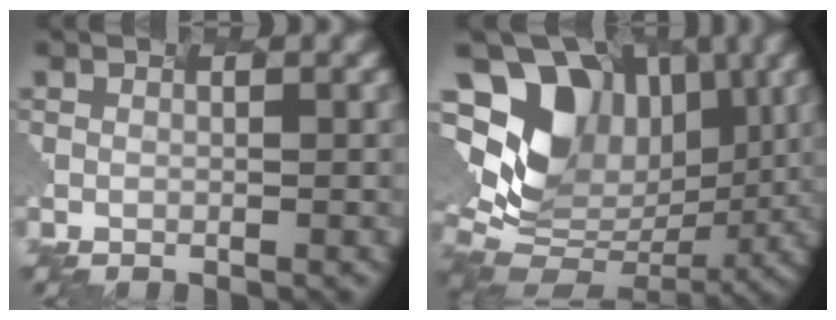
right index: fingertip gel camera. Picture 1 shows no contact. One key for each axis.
{"total": 10.0, "fx": 3.3, "fy": 7.5, "fz": 5.8, "tx": -0.120, "ty": 0.014, "tz": 0.089}